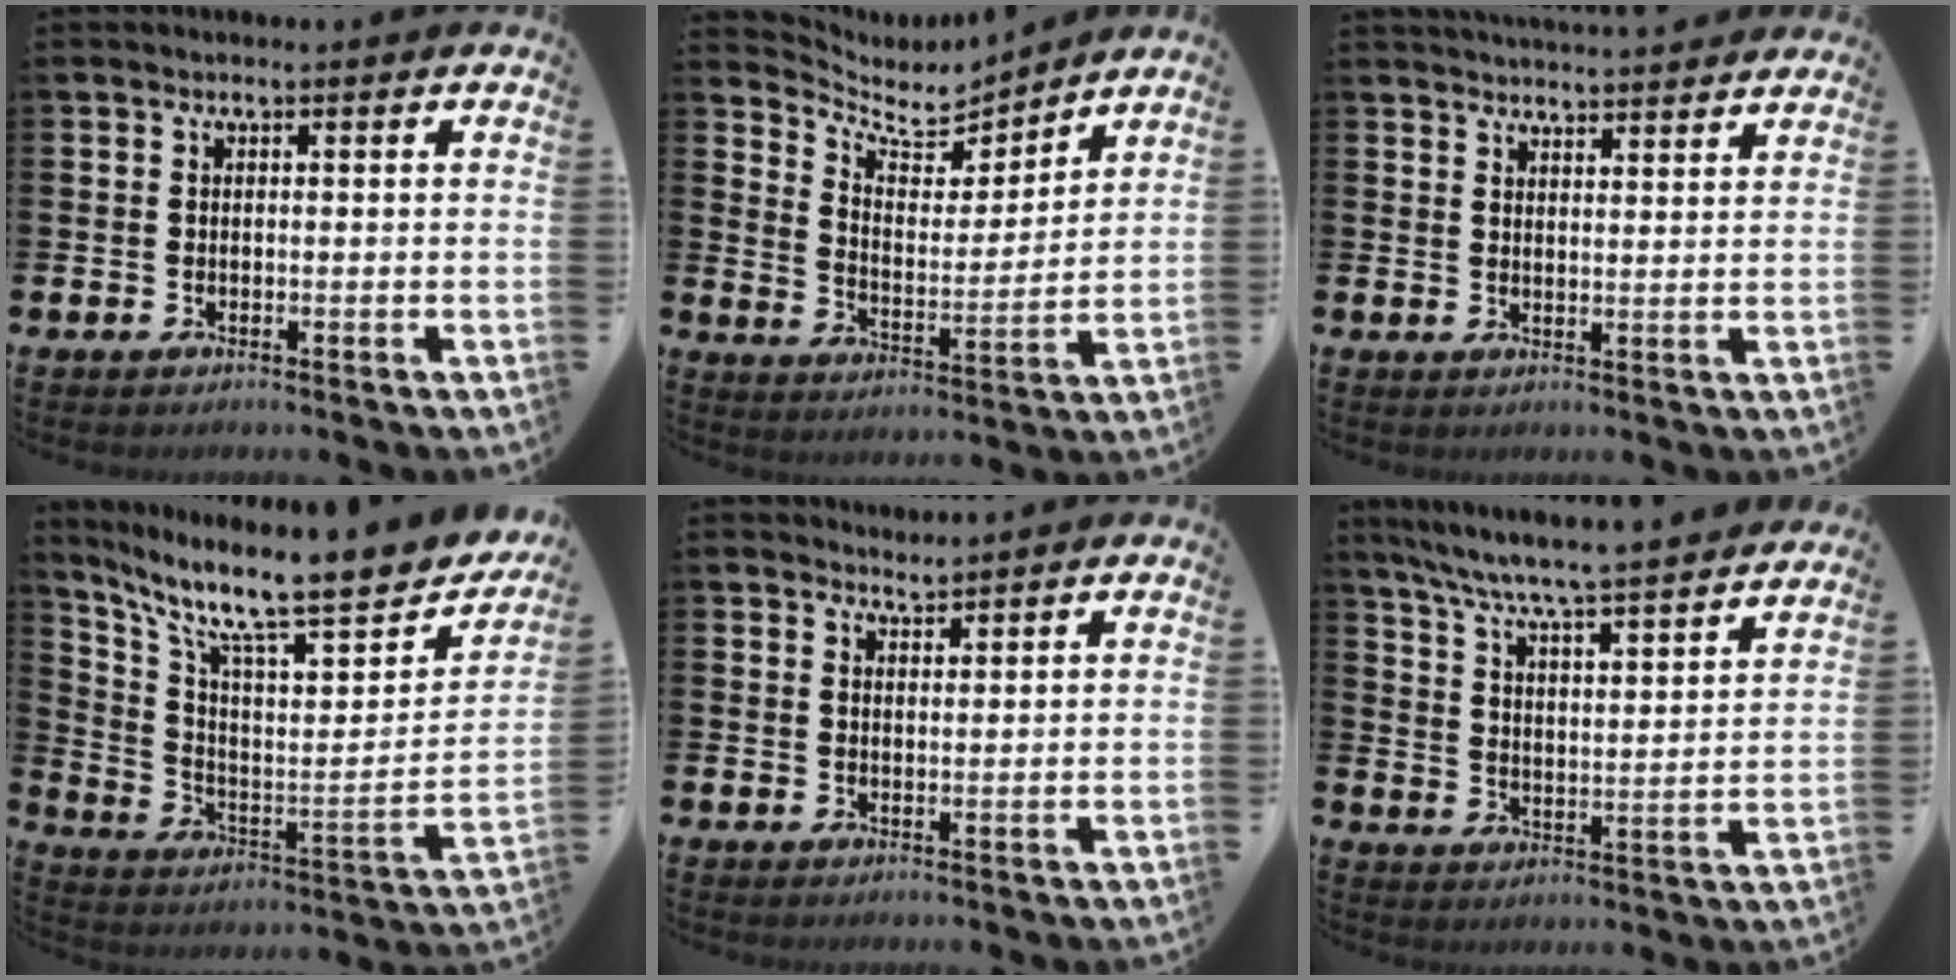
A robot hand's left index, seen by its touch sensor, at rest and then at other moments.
{"total": 6.6, "force": [6.2, 2.2, 0.8], "torque": [-0.050, -0.053, 0.106]}
{"total": 3.8, "force": [3.8, -0.2, -0.1], "torque": [-0.005, -0.024, 0.068]}
{"total": 10.9, "force": [8.8, 2.1, 6.1], "torque": [-0.128, -0.084, 0.135]}
{"total": 2.0, "force": [2.0, 0.1, -0.1], "torque": [-0.002, -0.011, 0.037]}
{"total": 7.4, "force": [7.0, 0.0, 2.3], "torque": [-0.079, -0.059, 0.119]}